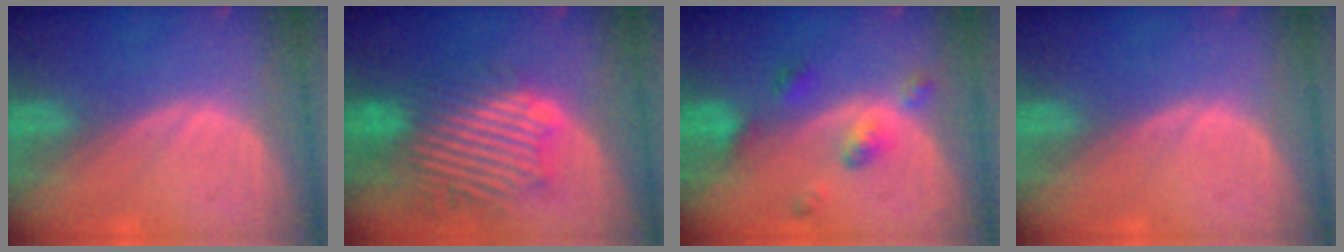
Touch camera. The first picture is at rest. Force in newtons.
{"total": 11.0, "press": 10.3, "slide": 4.0}
{"total": 5.1, "press": 4.6, "slide": 2.2}
{"total": 0.0}